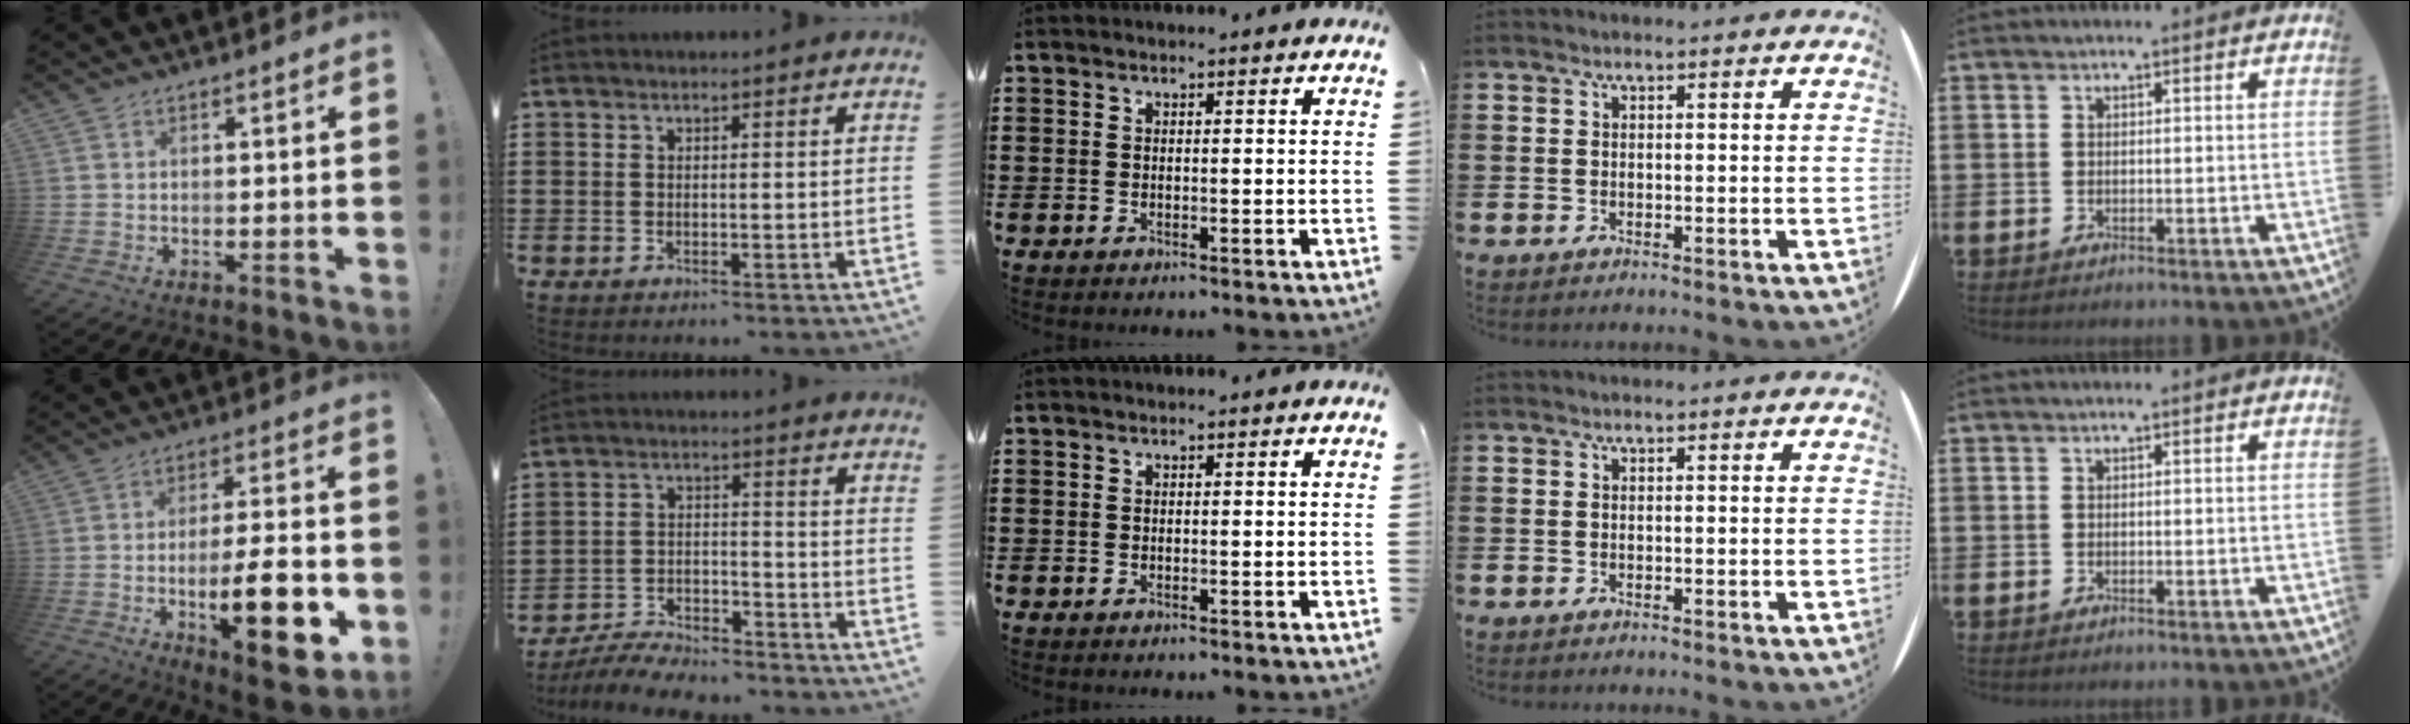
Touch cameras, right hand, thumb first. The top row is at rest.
{"thumb": {"total": 20.9, "force": [-5.9, 6.9, 18.9], "torque": [-0.286, 0.017, -0.086]}, "index": {"total": 6.6, "force": [-6.4, 0.9, 1.1], "torque": [-0.020, 0.013, -0.125]}}